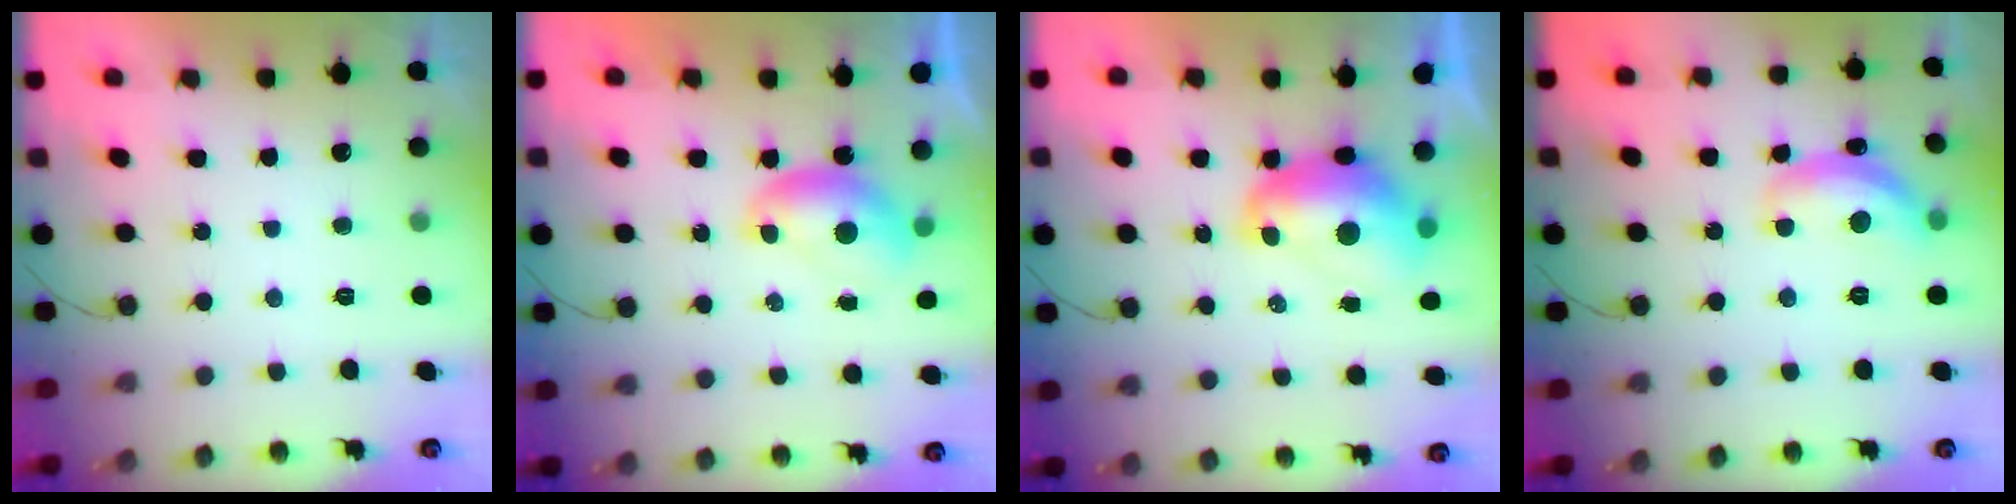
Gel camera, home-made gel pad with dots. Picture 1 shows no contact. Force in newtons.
{"total": 7.7, "press": 7.6, "slide": 1.1}
{"total": 11.4, "press": 11.3, "slide": 1.2}
{"total": 13.2, "press": 13.2, "slide": 0.7}